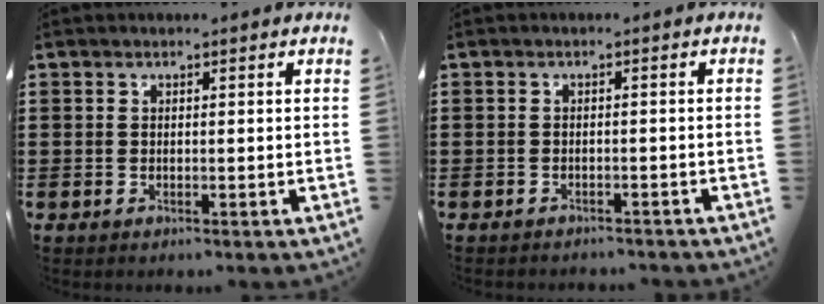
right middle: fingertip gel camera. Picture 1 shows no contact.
{"total": 1.0, "force": [-1.0, 0.1, 0.0], "torque": [-0.002, 0.000, -0.021]}